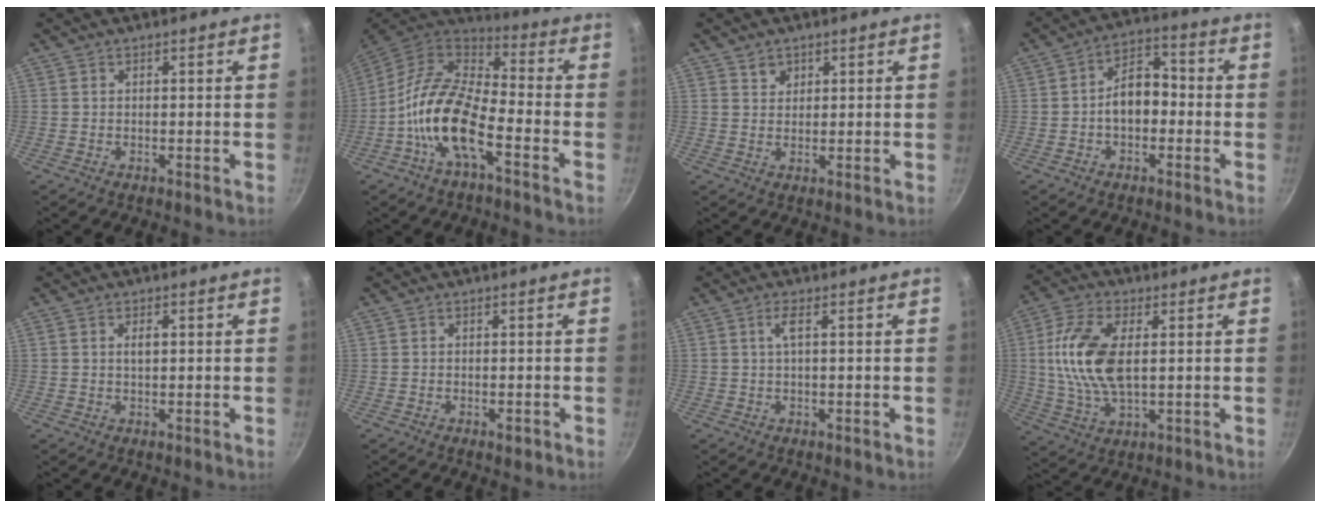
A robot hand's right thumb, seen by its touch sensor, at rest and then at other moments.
{"total": 15.9, "force": [-6.0, 7.0, 12.9], "torque": [-0.238, 0.048, -0.134]}
{"total": 2.4, "force": [1.4, 1.9, 0.7], "torque": [0.001, -0.004, 0.023]}
{"total": 8.4, "force": [-1.3, 5.4, 6.3], "torque": [-0.063, 0.036, -0.032]}
{"total": 1.9, "force": [0.3, 1.0, 1.6], "torque": [-0.023, 0.004, 0.006]}
{"total": 1.6, "force": [-0.8, 0.8, 1.2], "torque": [-0.020, 0.004, -0.013]}
{"total": 2.5, "force": [0.3, 0.3, 2.4], "torque": [-0.051, 0.003, 0.006]}
{"total": 13.7, "force": [1.7, 7.0, 11.6], "torque": [-0.228, 0.005, 0.030]}